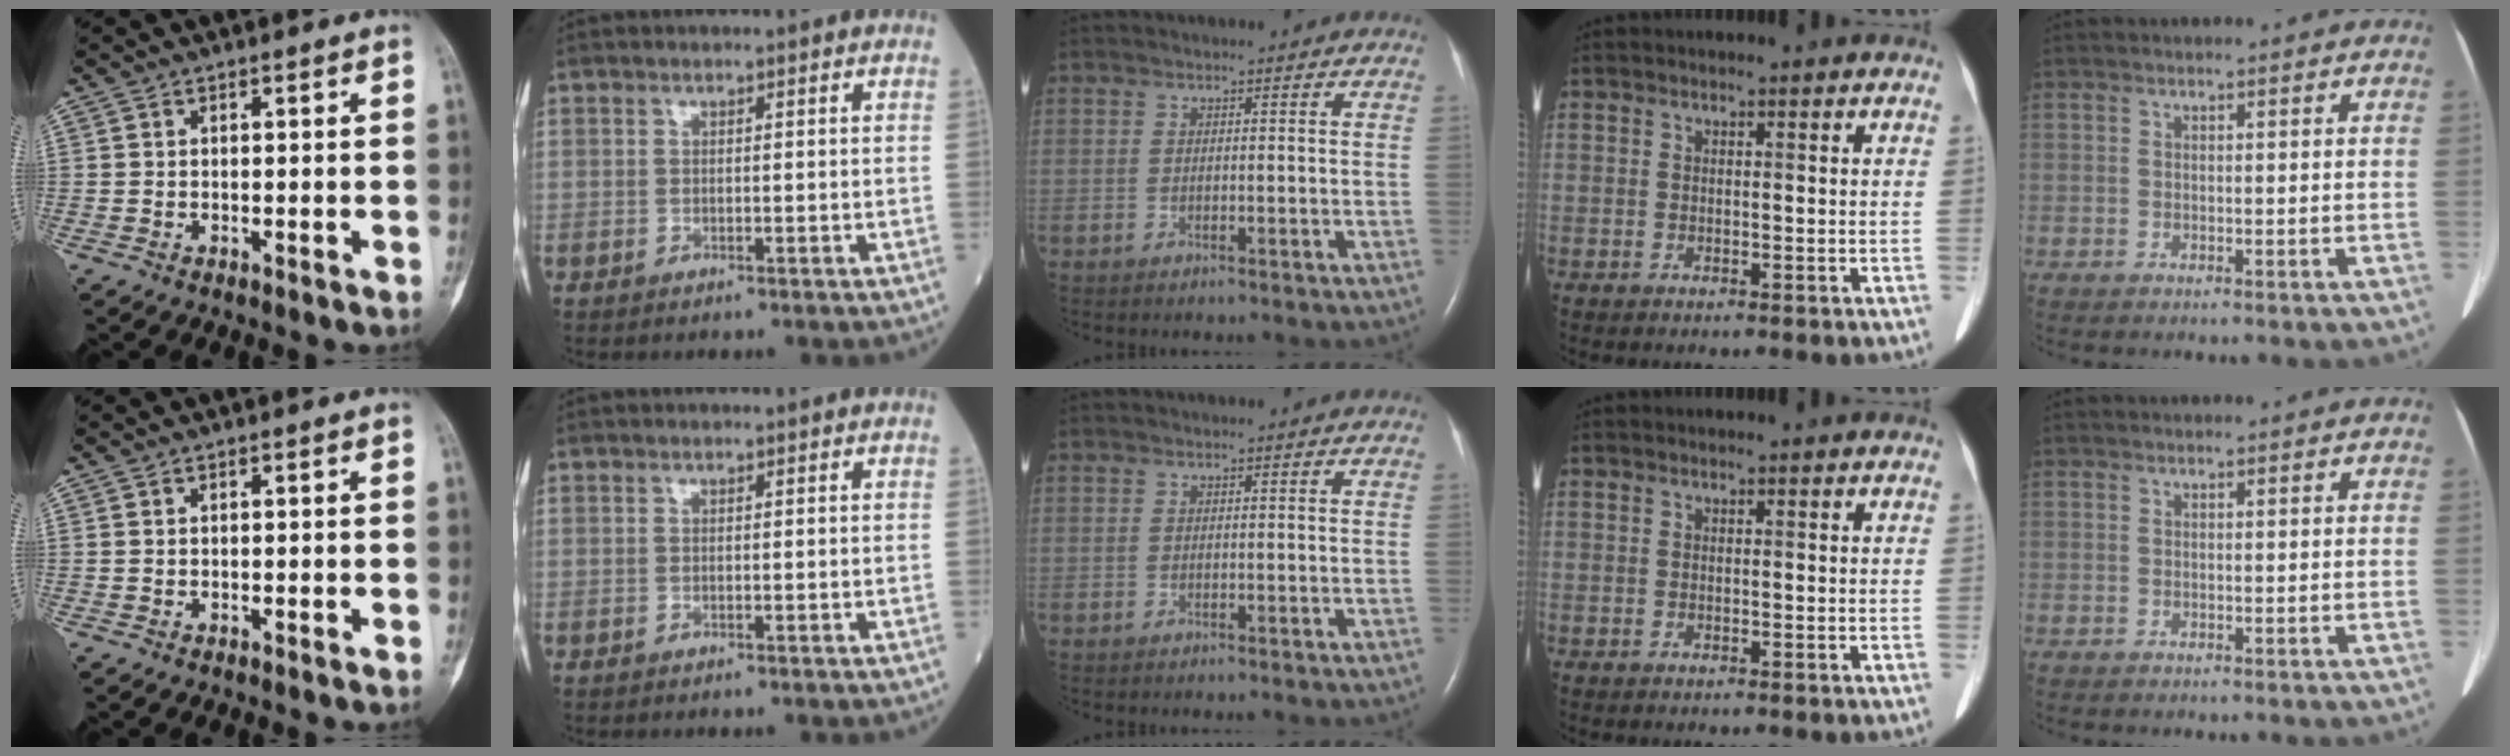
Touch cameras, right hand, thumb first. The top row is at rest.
{}